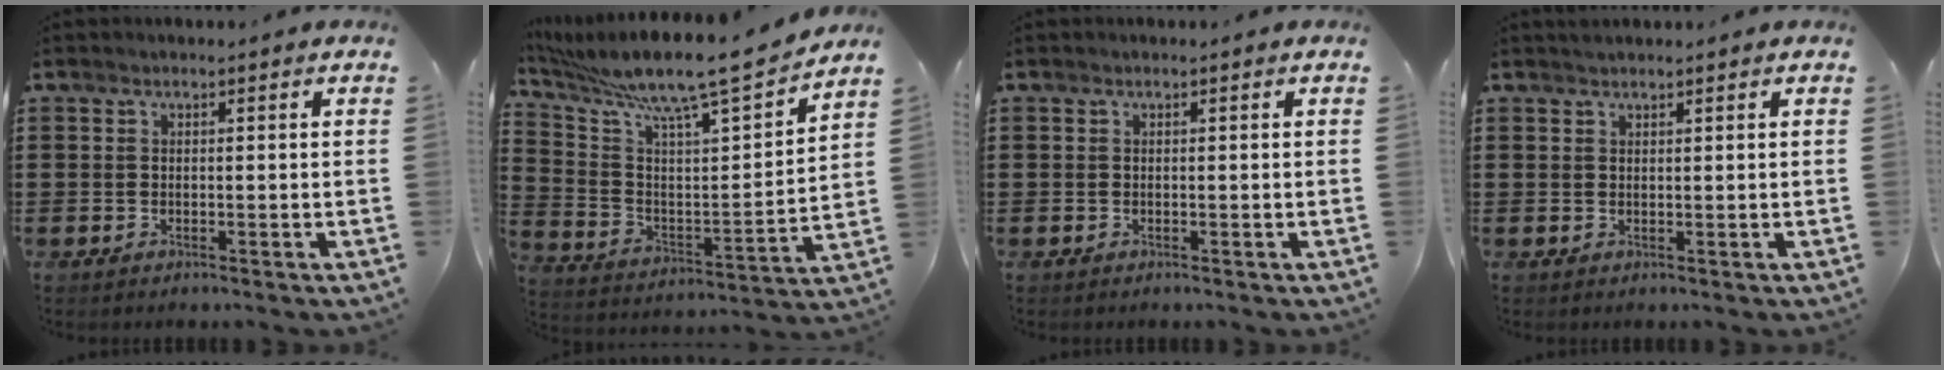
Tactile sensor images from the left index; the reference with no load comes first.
{"total": 9.7, "force": [8.4, 0.5, 4.8], "torque": [-0.123, -0.076, 0.132]}
{"total": 0.0}
{"total": 0.9, "force": [0.8, 0.1, 0.3], "torque": [-0.007, 0.000, 0.016]}